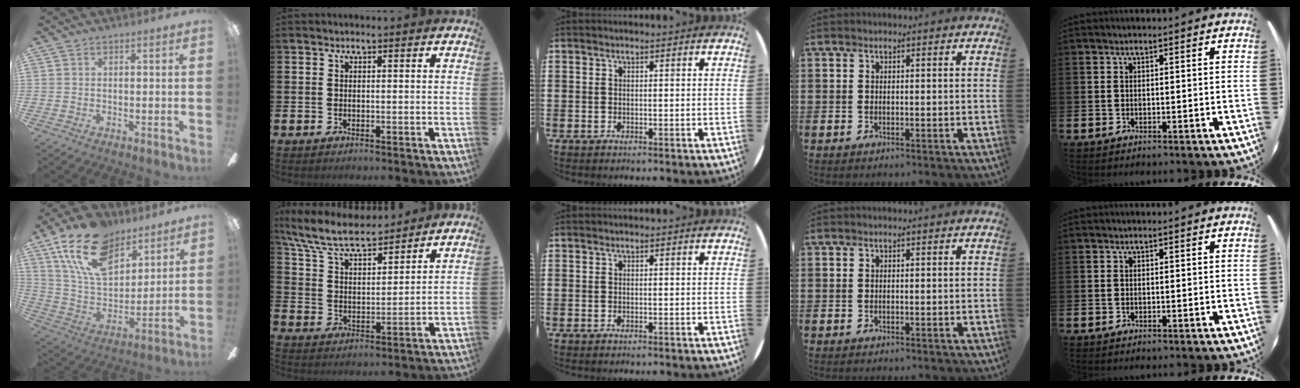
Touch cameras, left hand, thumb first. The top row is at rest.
{"thumb": {"total": 20.3, "force": [12.4, 11.5, 11.3], "torque": [-0.218, -0.052, 0.227]}, "index": {"total": 8.2, "force": [7.4, 1.9, 3.0], "torque": [-0.095, -0.044, 0.133]}}